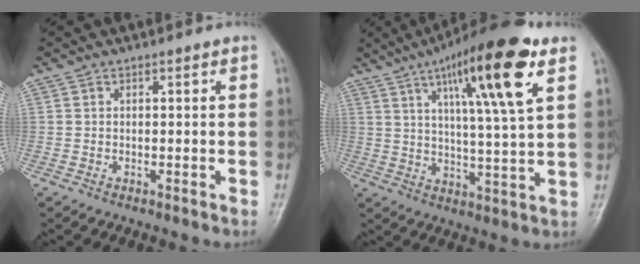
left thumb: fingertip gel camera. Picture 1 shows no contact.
{"total": 17.8, "force": [8.4, 2.7, 15.5], "torque": [-0.240, -0.022, 0.132]}